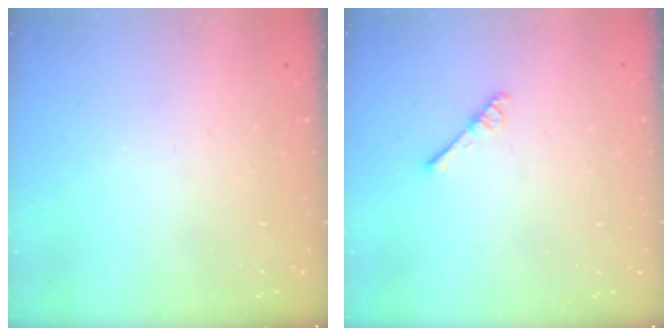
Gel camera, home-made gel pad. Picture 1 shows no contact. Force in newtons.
{"total": 2.6, "press": 2.6, "slide": 0.3}